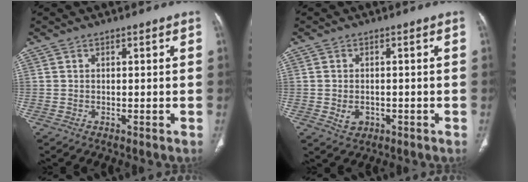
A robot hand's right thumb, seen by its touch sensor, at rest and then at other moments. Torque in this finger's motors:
{"motor_torque": [-0.27, 0.24, 0.01, 0.26, 0.00]}